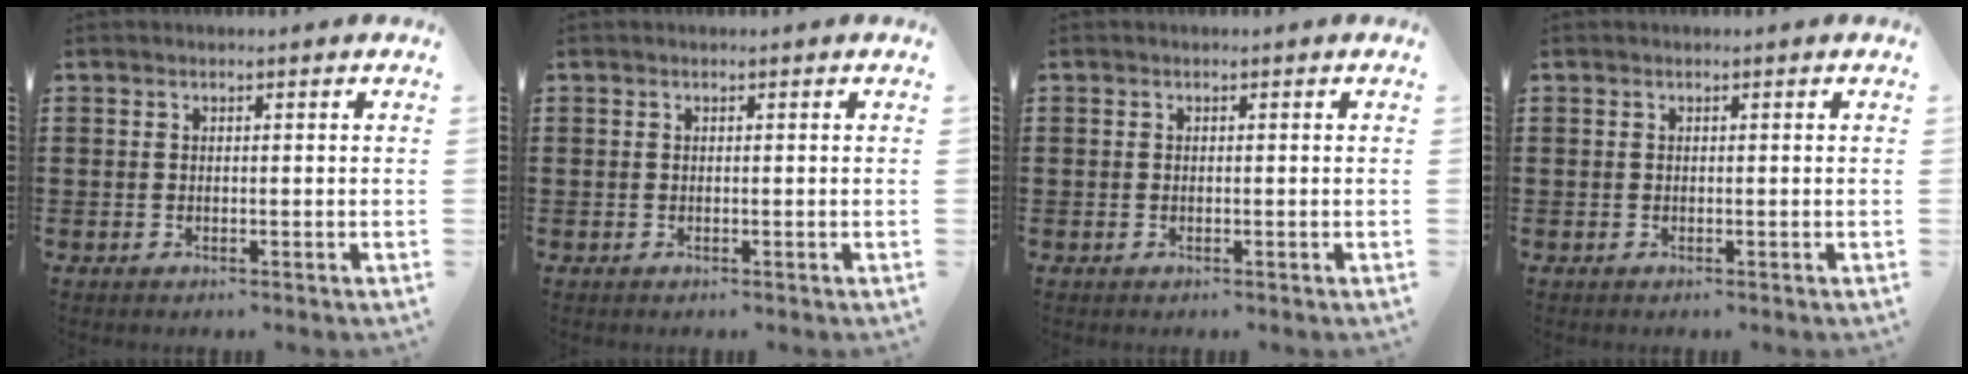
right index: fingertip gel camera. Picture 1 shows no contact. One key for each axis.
{"total": 0.0}
{"total": 0.0}
{"total": 0.0}